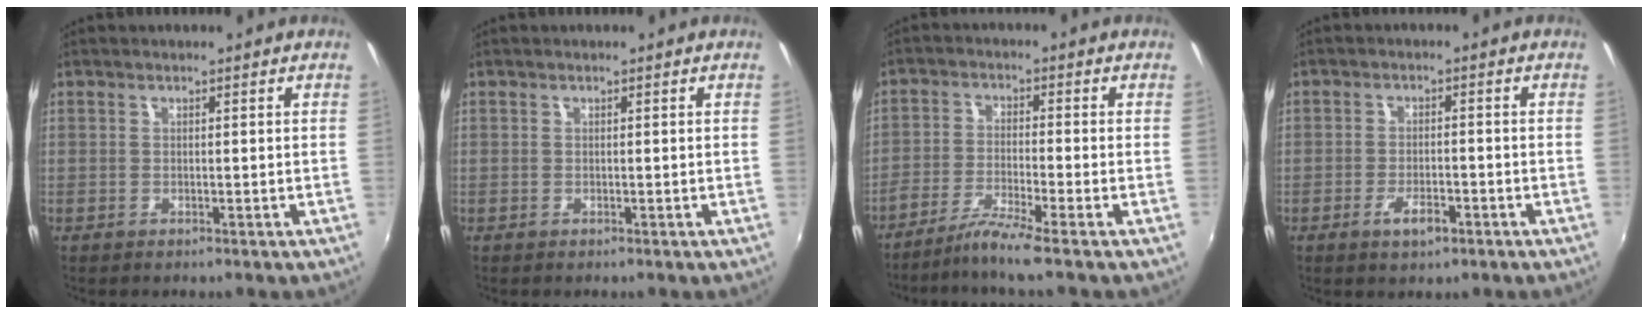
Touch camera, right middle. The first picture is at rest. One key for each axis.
{"total": 0.0}
{"total": 6.0, "fx": -4.8, "fy": -1.1, "fz": 3.4, "tx": -0.084, "ty": -0.008, "tz": -0.095}
{"total": 4.0, "fx": -2.3, "fy": 1.6, "fz": 2.9, "tx": -0.064, "ty": -0.005, "tz": -0.040}